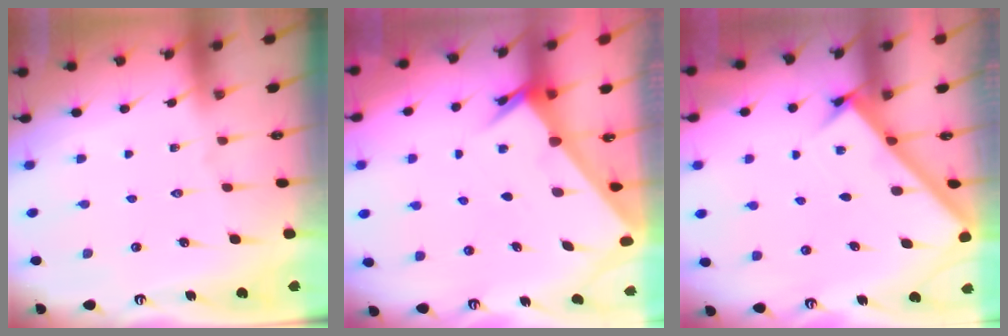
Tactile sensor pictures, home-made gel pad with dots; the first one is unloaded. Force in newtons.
{"total": 3.0, "press": 3.0, "slide": 0.2}
{"total": 2.7, "press": 2.7, "slide": 0.3}